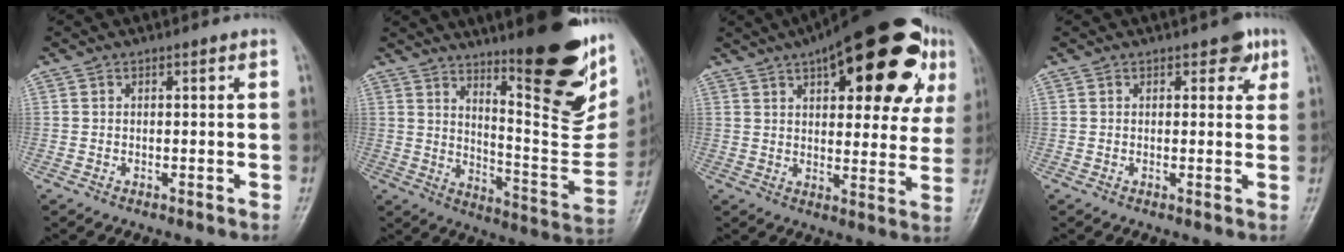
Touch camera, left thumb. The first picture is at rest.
{"total": 26.2, "force": [15.2, 7.1, 20.2], "torque": [-0.239, -0.085, 0.229]}
{"total": 27.4, "force": [12.7, 10.8, 21.8], "torque": [-0.273, 0.005, 0.172]}
{"total": 3.3, "force": [1.7, 1.9, 2.0], "torque": [-0.003, -0.004, 0.016]}